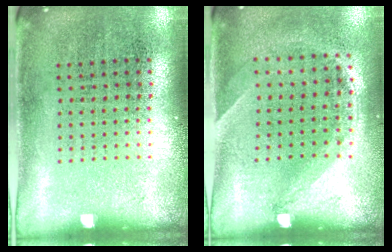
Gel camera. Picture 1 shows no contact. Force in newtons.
{"total": 1.4, "press": 1.0, "slide": 1.0}